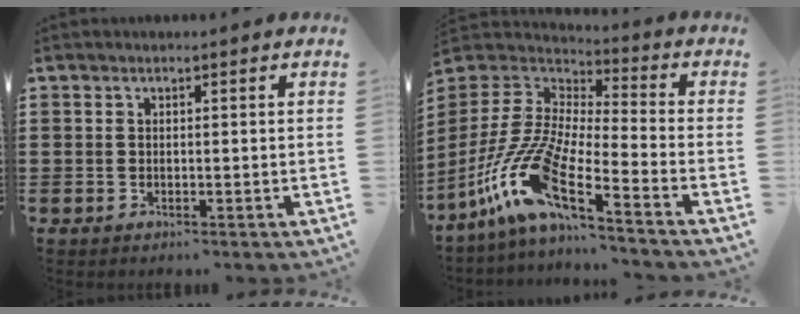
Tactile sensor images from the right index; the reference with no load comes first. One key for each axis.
{"total": 12.5, "fx": -8.4, "fy": 2.2, "fz": 9.0, "tx": -0.225, "ty": -0.016, "tz": -0.174}